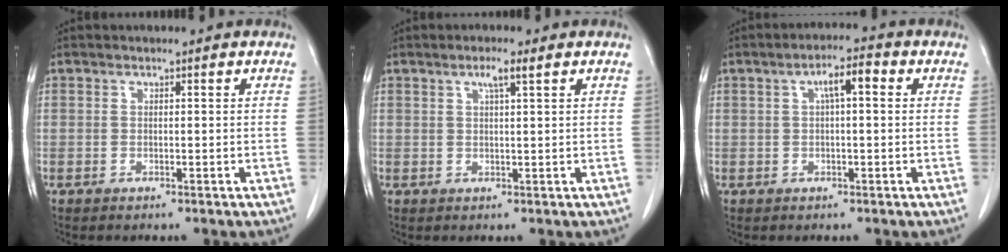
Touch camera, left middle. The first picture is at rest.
{"total": 2.3, "force": [1.3, -0.1, 2.0], "torque": [-0.037, 0.002, 0.023]}
{"total": 4.2, "force": [1.0, 1.0, 3.9], "torque": [-0.065, 0.019, 0.014]}